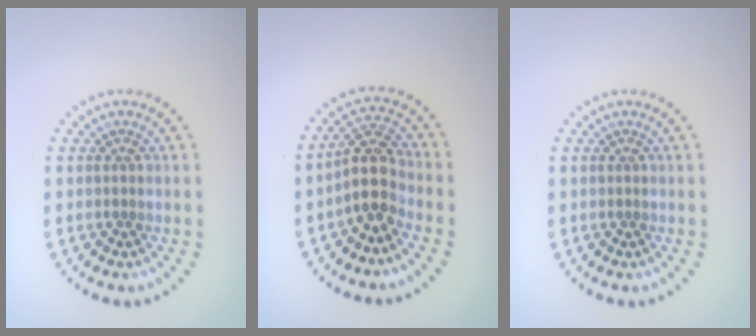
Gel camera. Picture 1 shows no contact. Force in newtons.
{"total": 3.5, "press": 2.9, "slide": 2.1}
{"total": 0.0}